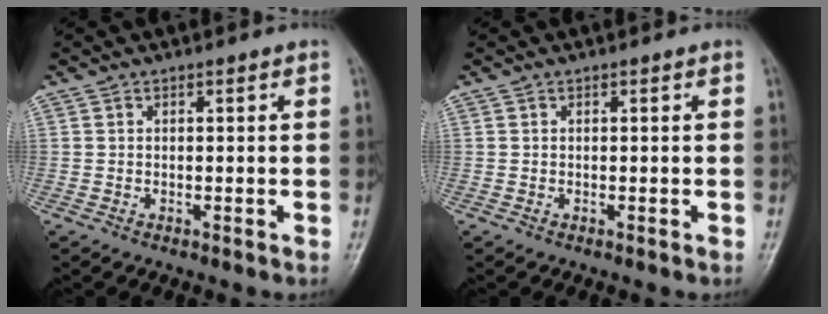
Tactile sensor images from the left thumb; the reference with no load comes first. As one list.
[{"total": 0.0}]